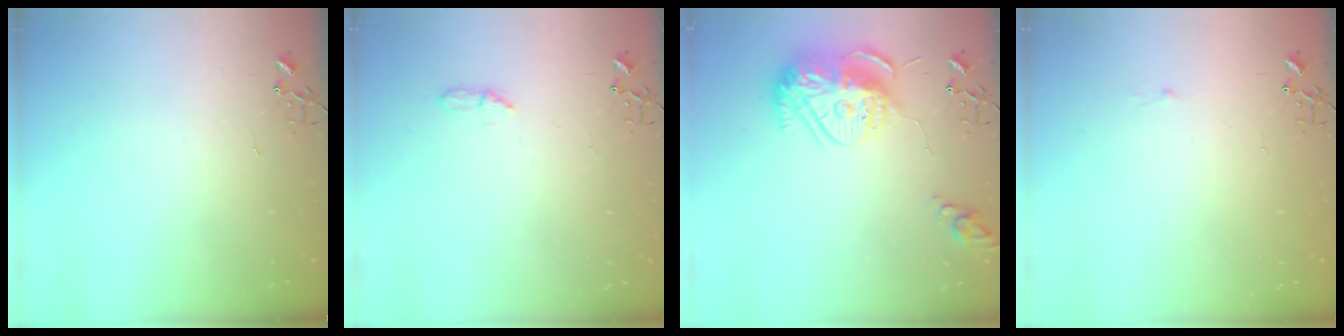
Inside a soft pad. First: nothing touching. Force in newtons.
{"total": 4.5, "press": 4.4, "slide": 0.6}
{"total": 16.0, "press": 16.0, "slide": 1.5}
{"total": 1.8, "press": 1.8, "slide": 0.2}